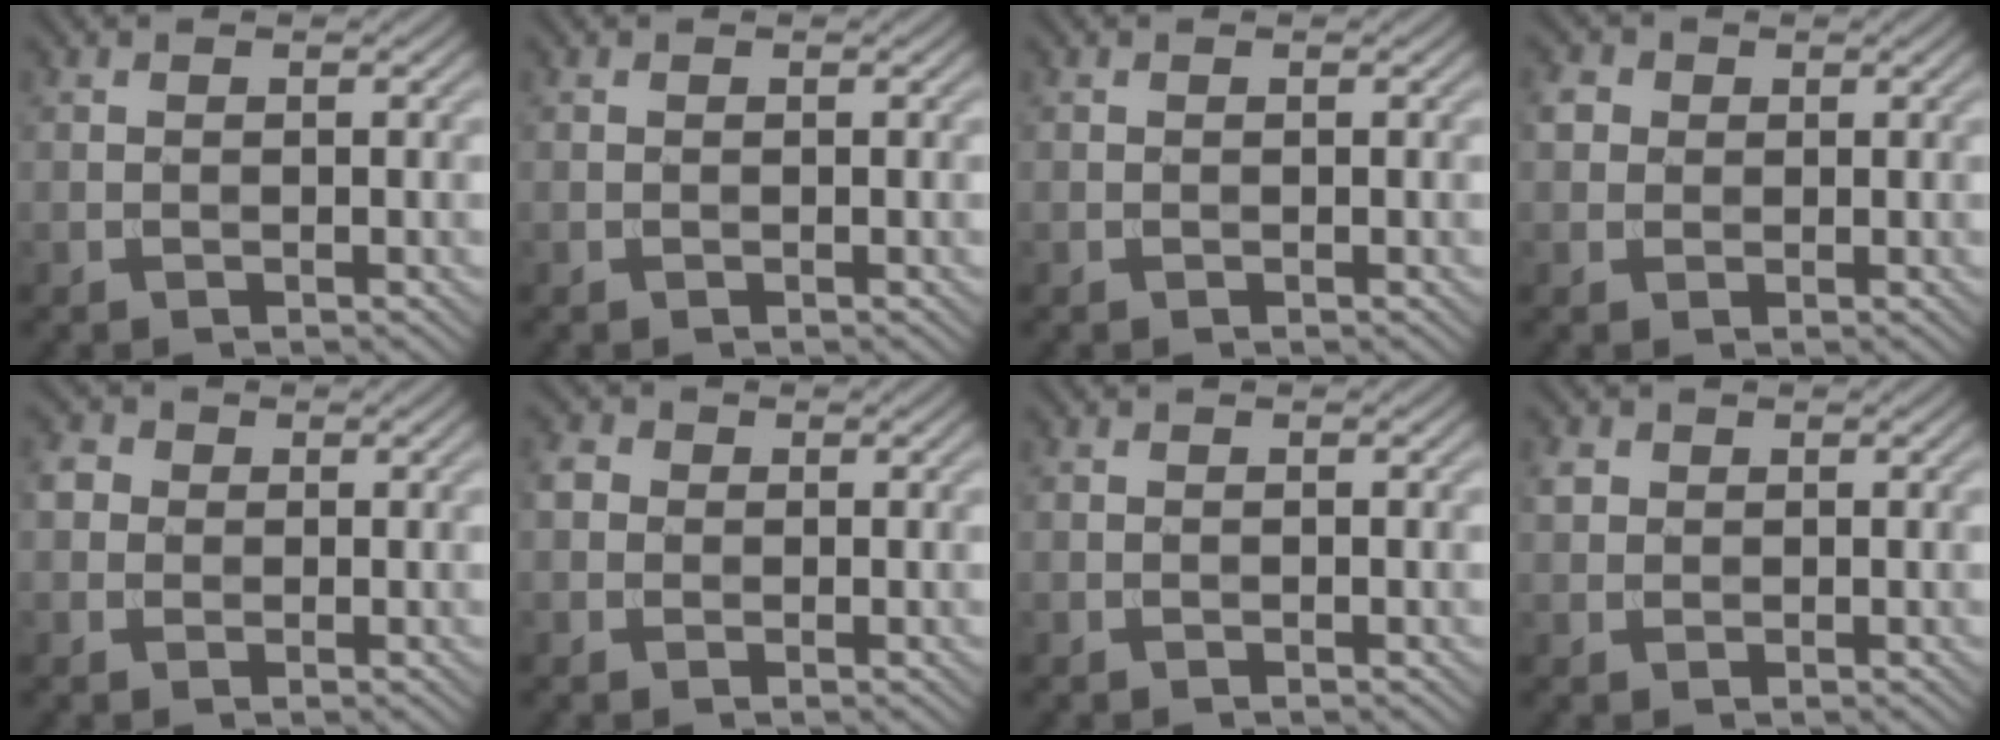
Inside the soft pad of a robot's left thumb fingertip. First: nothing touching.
{"total": 0.0}
{"total": 0.0}
{"total": 2.7, "force": [0.6, 2.4, 1.0], "torque": [-0.028, 0.004, 0.006]}
{"total": 2.9, "force": [0.5, 2.6, 1.1], "torque": [-0.033, 0.008, 0.001]}
{"total": 2.3, "force": [0.2, 2.1, 0.8], "torque": [-0.025, 0.005, -0.003]}
{"total": 0.0}
{"total": 1.6, "force": [0.6, 1.3, 0.5], "torque": [-0.014, 0.001, 0.012]}